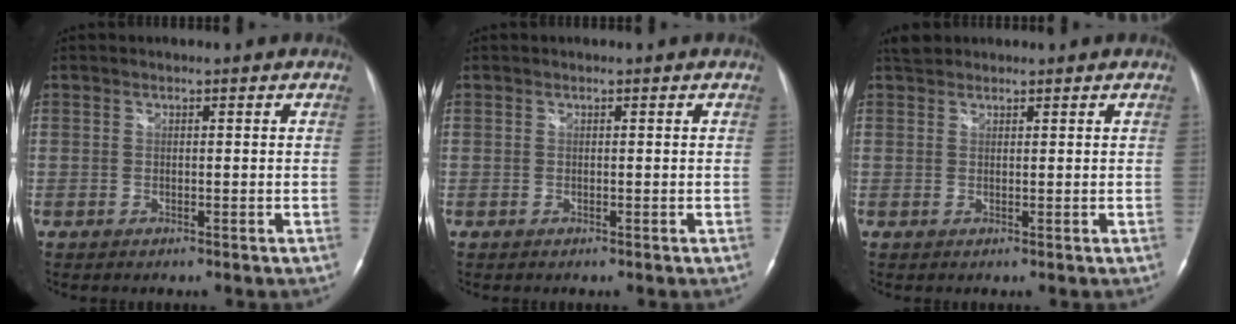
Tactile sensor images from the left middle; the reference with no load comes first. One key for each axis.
{"total": 0.0}
{"total": 2.0, "fx": 1.8, "fy": 0.9, "fz": 0.2, "tx": -0.008, "ty": 0.015, "tz": 0.031}